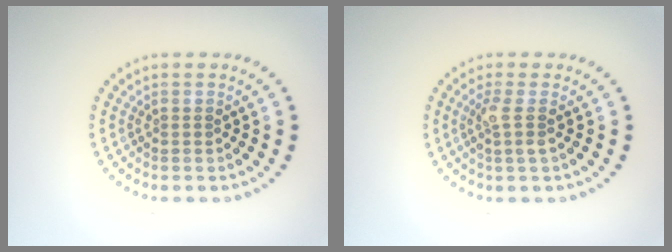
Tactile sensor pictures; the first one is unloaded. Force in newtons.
{"total": 1.9, "press": 1.5, "slide": 1.1}